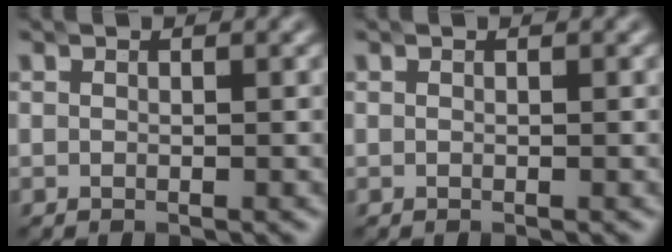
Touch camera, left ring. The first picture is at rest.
{"total": 0.0}